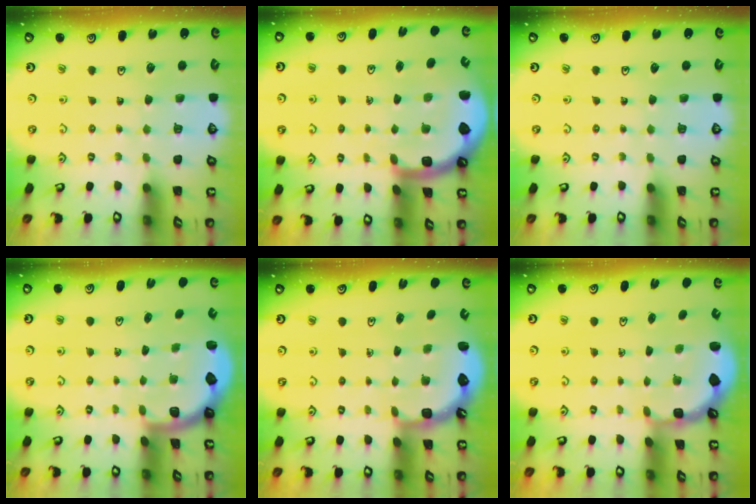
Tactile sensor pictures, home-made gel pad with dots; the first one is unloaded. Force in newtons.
{"total": 6.0, "press": 5.4, "slide": 2.7}
{"total": 0.0}
{"total": 2.0, "press": 1.9, "slide": 0.5}
{"total": 2.5, "press": 2.1, "slide": 1.3}
{"total": 2.4, "press": 2.0, "slide": 1.3}